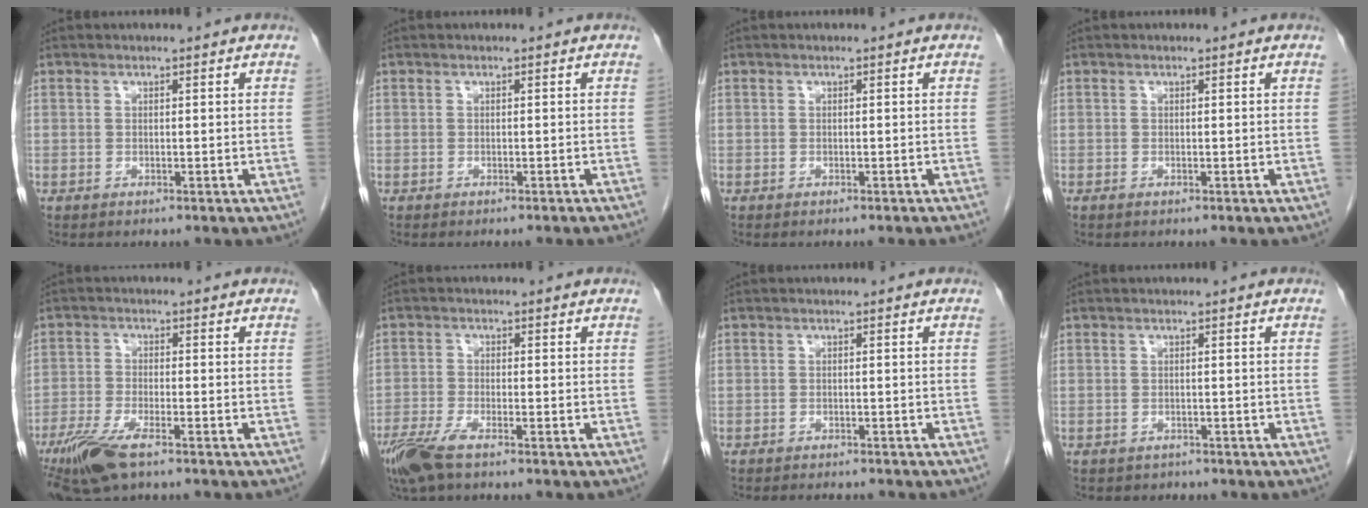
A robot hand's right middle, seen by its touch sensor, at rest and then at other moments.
{"total": 1.9, "force": [-1.7, -0.3, 0.8], "torque": [-0.009, 0.005, -0.021]}
{"total": 1.4, "force": [-1.2, -0.2, 0.6], "torque": [-0.002, 0.004, -0.015]}
{"total": 0.0}
{"total": 8.3, "force": [-5.5, 1.9, 5.9], "torque": [-0.117, -0.018, -0.099]}
{"total": 5.8, "force": [-4.0, 1.1, 4.0], "torque": [-0.085, -0.014, -0.077]}
{"total": 5.2, "force": [-4.8, 1.0, 1.8], "torque": [-0.023, -0.006, -0.063]}
{"total": 2.0, "force": [-1.7, 1.0, -0.3], "torque": [-0.004, 0.001, -0.029]}